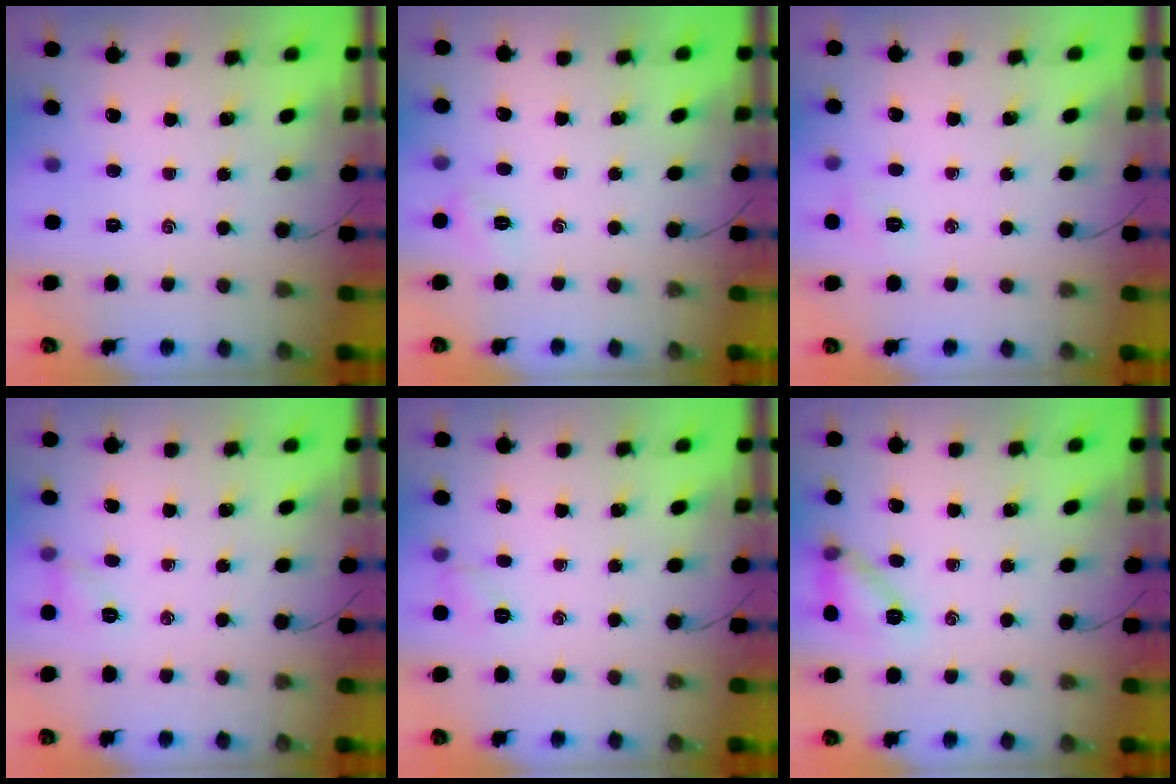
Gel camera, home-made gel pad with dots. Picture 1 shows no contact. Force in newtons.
{"total": 2.8, "press": 2.7, "slide": 0.8}
{"total": 5.2, "press": 5.0, "slide": 1.3}
{"total": 4.9, "press": 4.7, "slide": 1.4}
{"total": 5.0, "press": 4.8, "slide": 1.3}
{"total": 9.4, "press": 9.3, "slide": 0.9}